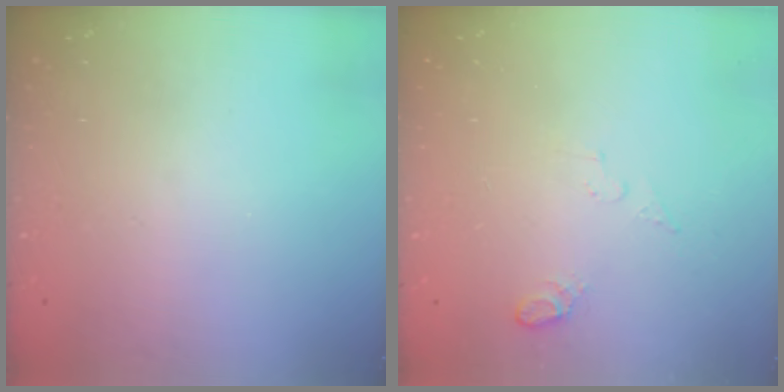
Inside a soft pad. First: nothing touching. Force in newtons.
{"total": 9.3, "press": 4.3, "slide": 8.2}